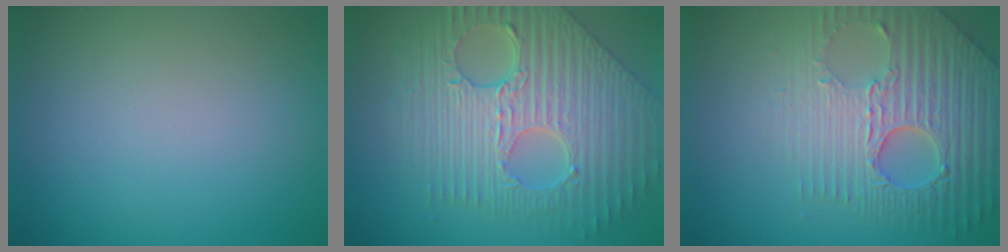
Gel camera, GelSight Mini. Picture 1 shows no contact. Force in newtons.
{"total": 10.1, "press": 7.1, "slide": 7.2}
{"total": 8.0, "press": 5.7, "slide": 5.6}